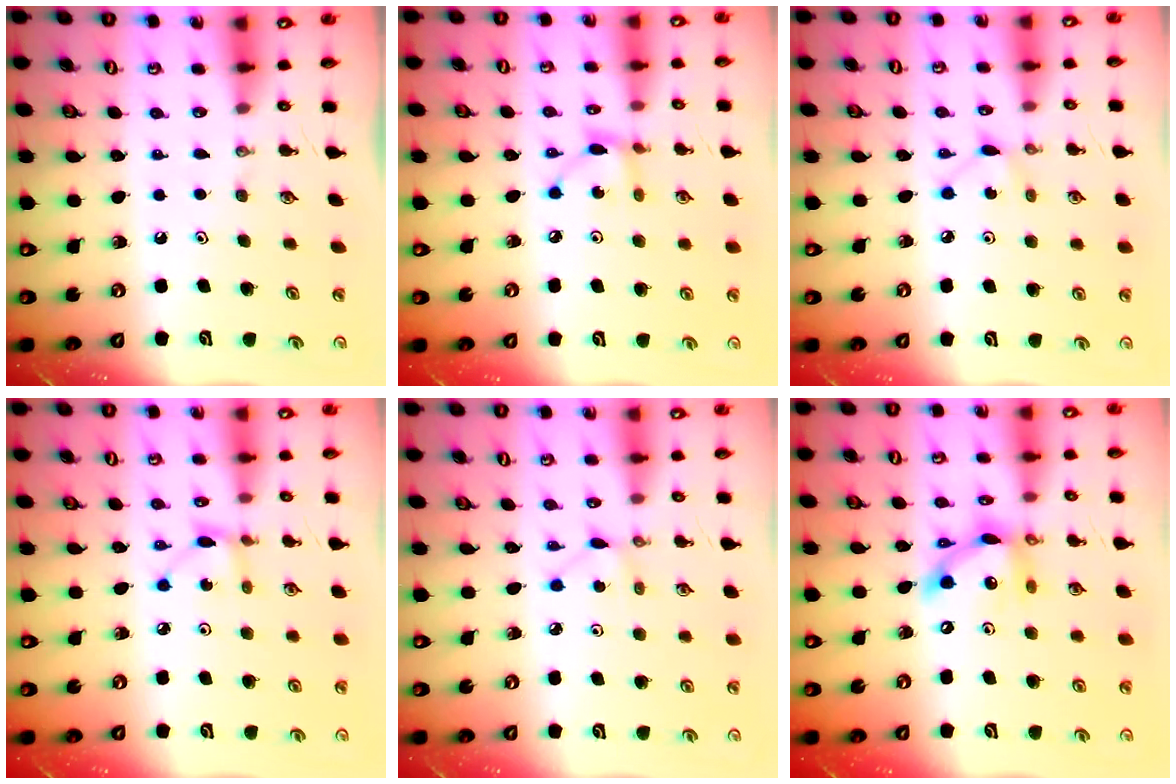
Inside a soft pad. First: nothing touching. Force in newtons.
{"total": 4.0, "press": 4.0, "slide": 0.2}
{"total": 4.7, "press": 4.7, "slide": 0.7}
{"total": 2.2, "press": 2.2, "slide": 0.2}
{"total": 2.7, "press": 2.6, "slide": 0.3}
{"total": 11.6, "press": 11.6, "slide": 0.4}